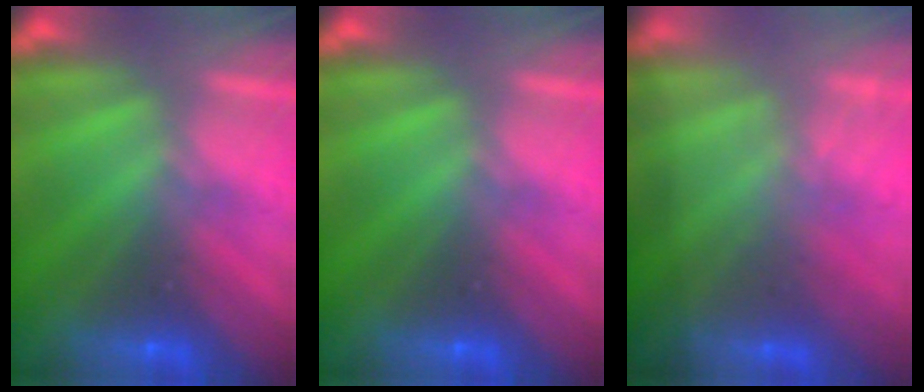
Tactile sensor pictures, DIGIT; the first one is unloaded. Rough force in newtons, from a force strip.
{"total": 0.0}
{"total": 1.3}